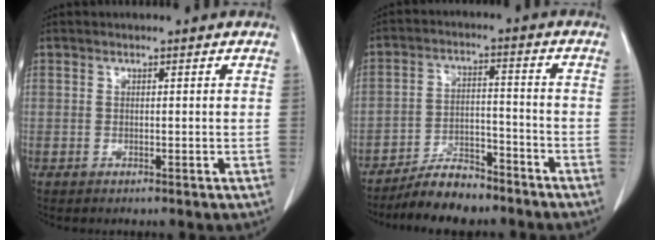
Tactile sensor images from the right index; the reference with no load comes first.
{"total": 7.8, "force": [-6.9, 2.2, 2.9], "torque": [-0.051, -0.001, -0.120]}